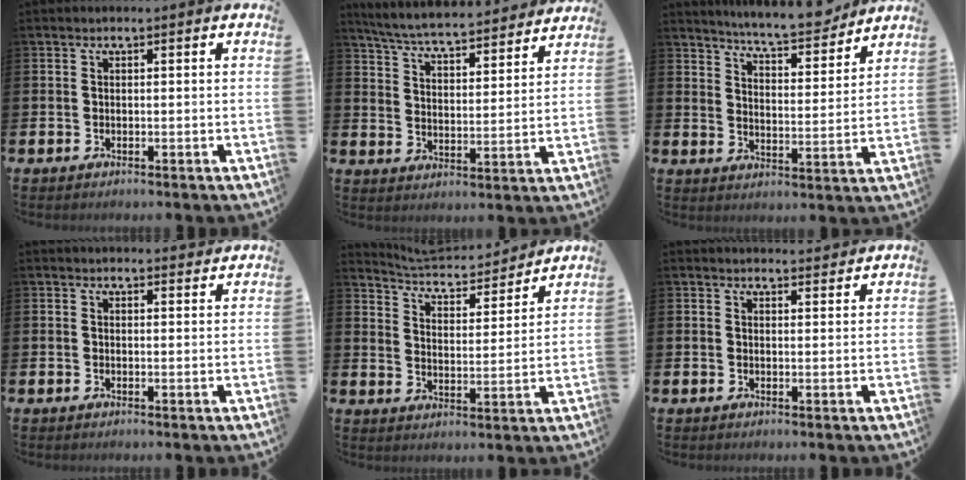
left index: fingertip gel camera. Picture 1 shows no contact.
{"total": 6.3, "force": [6.1, 0.6, 1.5], "torque": [-0.060, -0.044, 0.103]}
{"total": 7.0, "force": [6.8, 0.5, 1.4], "torque": [-0.037, -0.052, 0.117]}
{"total": 1.7, "force": [1.6, 0.3, -0.1], "torque": [0.011, -0.009, 0.027]}
{"total": 5.5, "force": [5.3, 1.3, 0.8], "torque": [-0.045, -0.046, 0.089]}
{"total": 2.4, "force": [2.3, 0.4, -0.1], "torque": [0.011, -0.017, 0.040]}